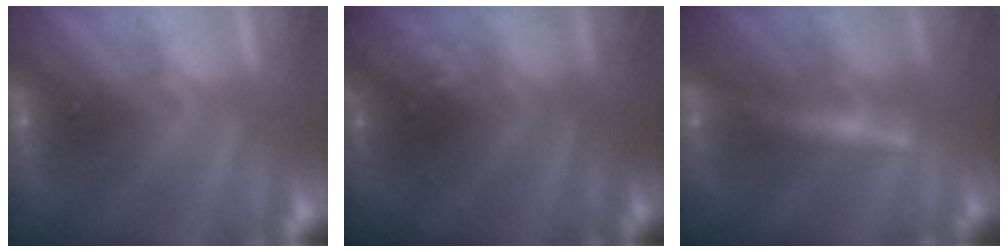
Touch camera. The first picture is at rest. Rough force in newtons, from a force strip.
{"total": 9.3}
{"total": 2.6}